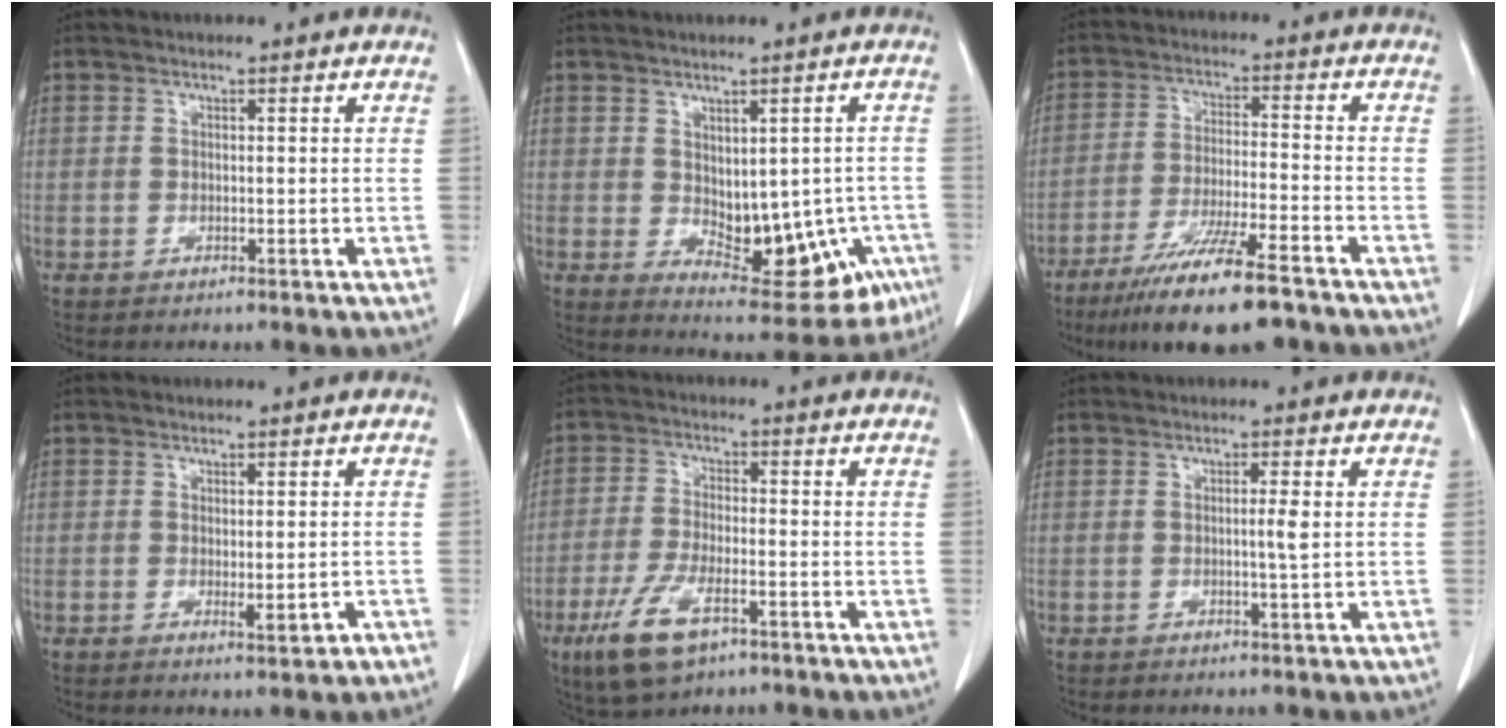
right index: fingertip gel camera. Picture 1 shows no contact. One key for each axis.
{"total": 12.7, "fx": -2.7, "fy": 6.5, "fz": 10.6, "tx": -0.126, "ty": 0.001, "tz": -0.013}
{"total": 13.5, "fx": -9.8, "fy": 1.2, "fz": 9.3, "tx": -0.168, "ty": -0.036, "tz": -0.164}
{"total": 2.6, "fx": -0.9, "fy": 0.6, "fz": 2.4, "tx": -0.033, "ty": -0.007, "tz": -0.006}
{"total": 9.1, "fx": -5.0, "fy": 3.2, "fz": 6.9, "tx": -0.146, "ty": -0.017, "tz": -0.087}
{"total": 1.9, "fx": 0.1, "fy": -0.4, "fz": 1.8, "tx": -0.031, "ty": -0.002, "tz": 0.001}